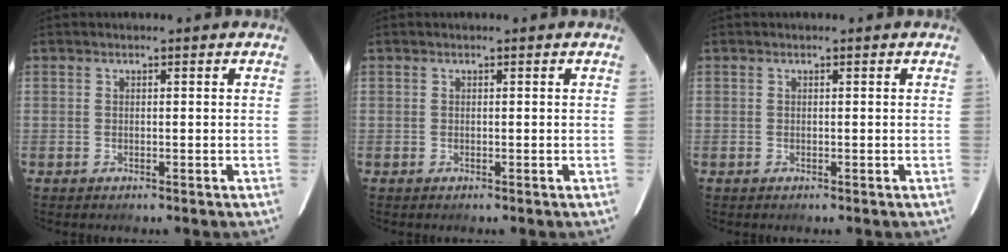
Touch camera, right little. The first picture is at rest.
{"total": 0.0}
{"total": 0.0}